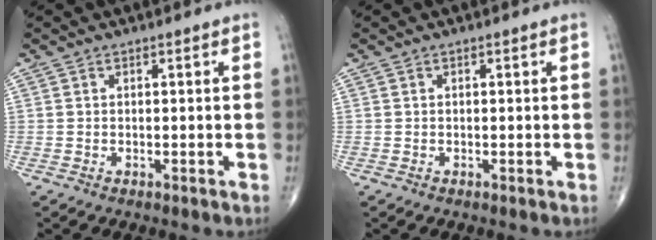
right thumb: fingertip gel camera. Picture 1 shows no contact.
{"total": 0.0}